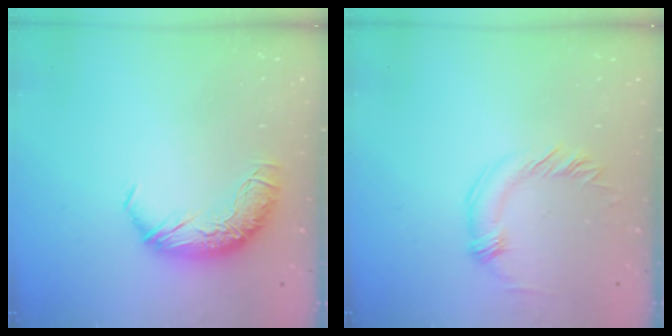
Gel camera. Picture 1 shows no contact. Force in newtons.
{"total": 2.0, "press": 2.0, "slide": 0.4}